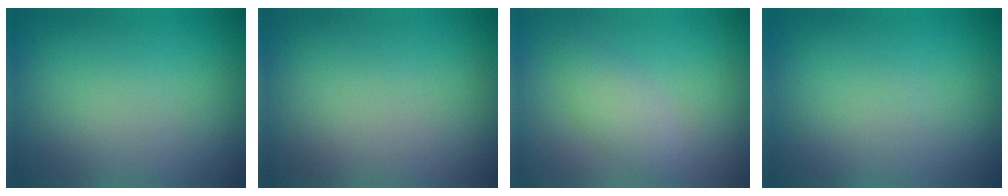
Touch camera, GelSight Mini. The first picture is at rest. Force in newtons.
{"total": 0.0}
{"total": 2.3, "press": 2.3, "slide": 0.2}
{"total": 0.0}